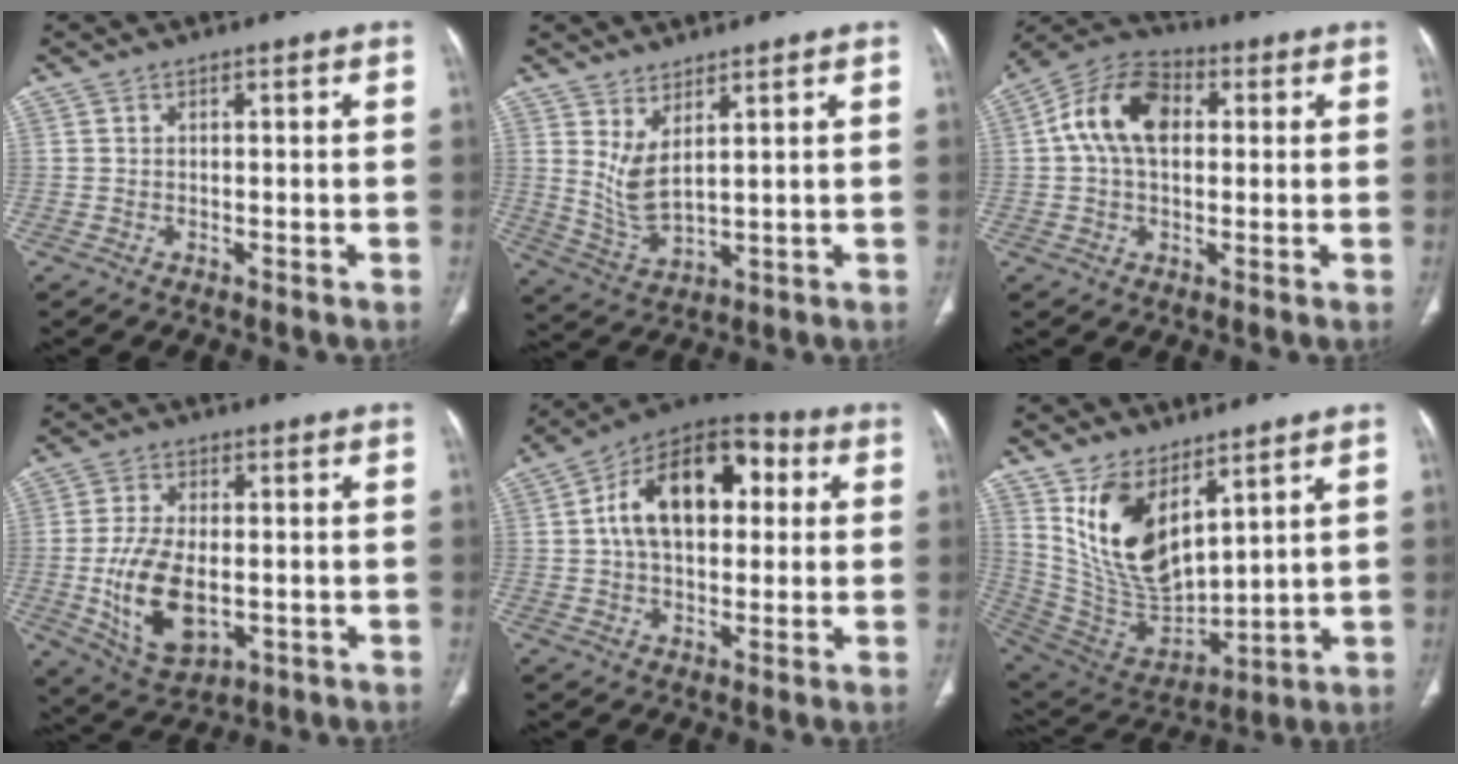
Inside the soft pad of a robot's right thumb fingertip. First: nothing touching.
{"total": 5.3, "force": [2.5, 1.6, 4.3], "torque": [-0.092, -0.032, 0.065]}
{"total": 12.4, "force": [2.1, 8.0, 9.3], "torque": [-0.163, 0.025, 0.027]}
{"total": 13.3, "force": [-2.1, 7.4, 10.8], "torque": [-0.197, -0.006, -0.022]}
{"total": 18.2, "force": [3.3, 11.0, 14.1], "torque": [-0.201, 0.030, 0.044]}
{"total": 16.8, "force": [8.5, 8.6, 11.7], "torque": [-0.187, -0.050, 0.192]}